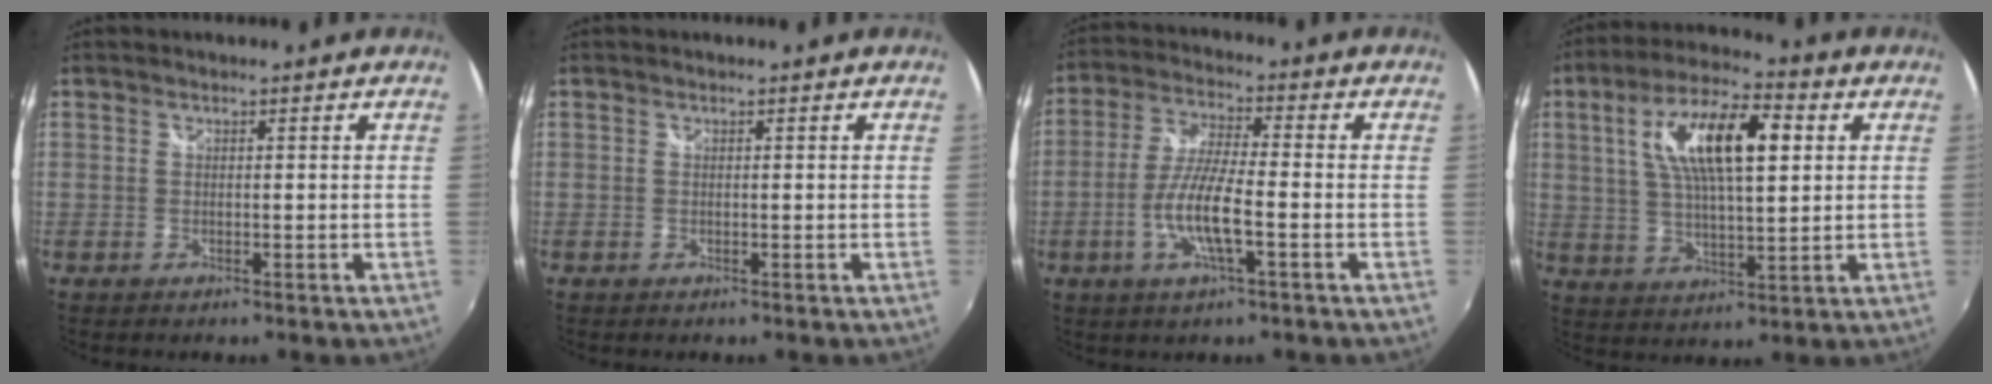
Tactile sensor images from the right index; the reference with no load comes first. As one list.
[{"total": 0.0}, {"total": 9.7, "force": [-3.1, 1.6, 9.0], "torque": [-0.185, -0.003, -0.062]}, {"total": 15.1, "force": [4.3, 5.2, 13.5], "torque": [-0.245, 0.022, 0.074]}]